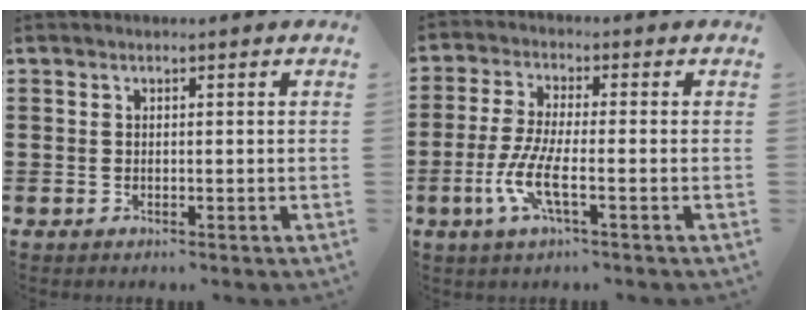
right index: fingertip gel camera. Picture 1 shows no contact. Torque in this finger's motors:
{"motor_torque": [2.14, 0.00, 0.83, 0.21]}